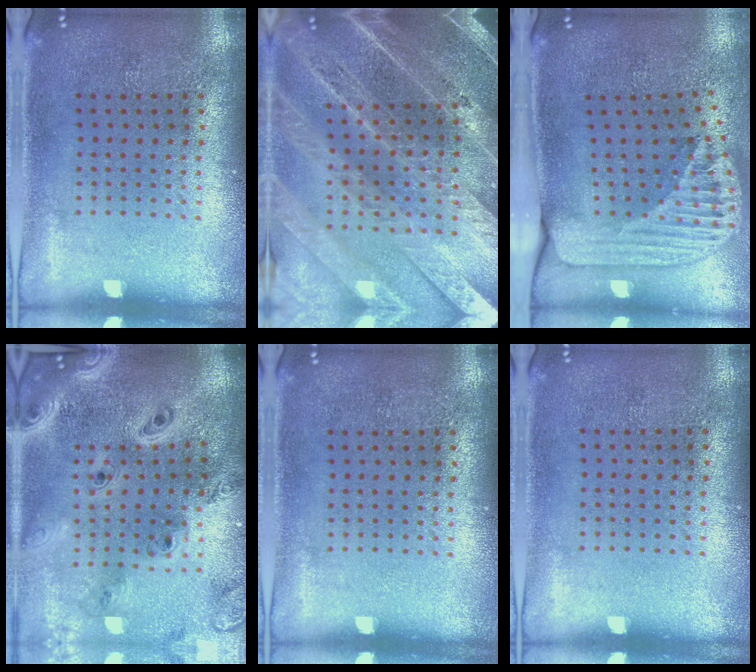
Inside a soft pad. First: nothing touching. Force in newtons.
{"total": 4.9, "press": 4.3, "slide": 2.3}
{"total": 2.6, "press": 1.8, "slide": 1.8}
{"total": 3.4, "press": 2.7, "slide": 2.1}
{"total": 0.0}
{"total": 0.0}